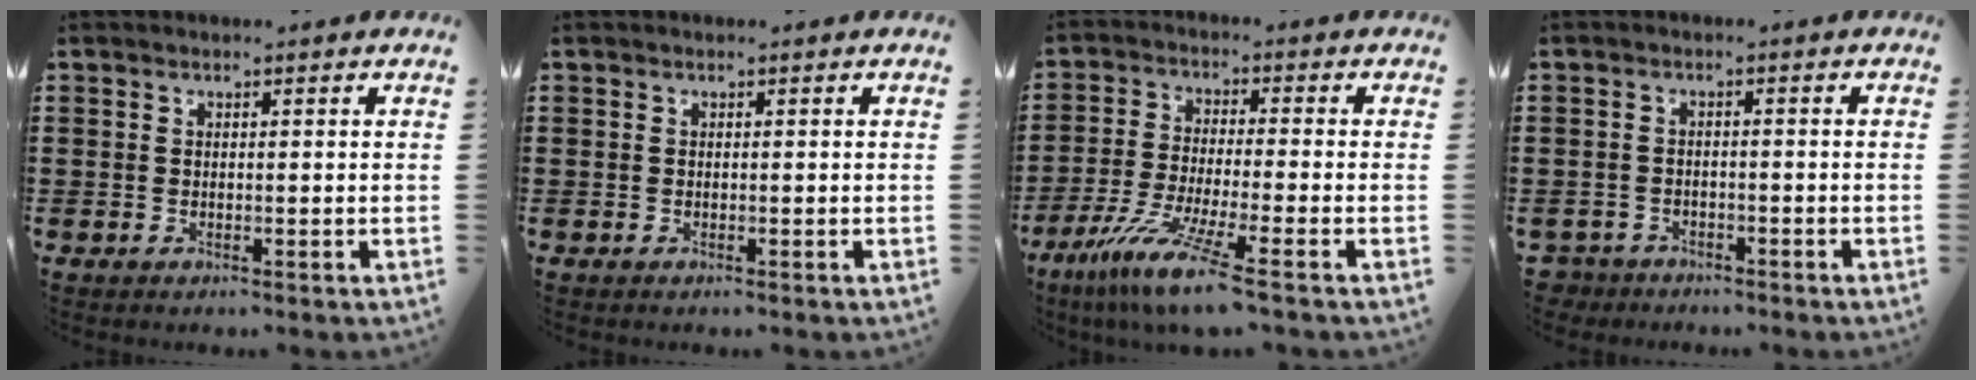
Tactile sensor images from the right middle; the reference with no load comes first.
{"total": 0.0}
{"total": 8.6, "force": [-6.3, -0.3, 5.9], "torque": [-0.127, -0.021, -0.123]}
{"total": 2.4, "force": [-2.3, 0.5, -0.3], "torque": [-0.005, -0.004, -0.051]}